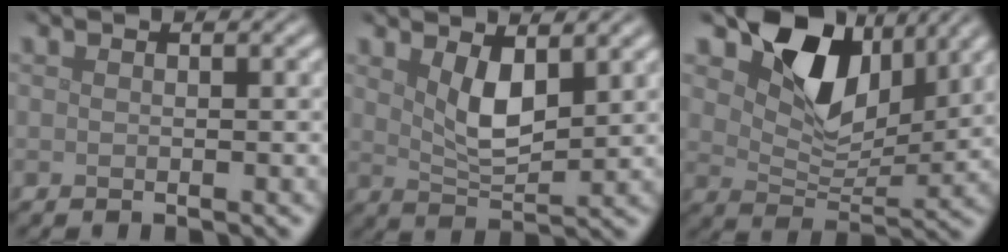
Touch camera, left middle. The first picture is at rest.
{"total": 3.8, "force": [1.6, 1.5, 3.0], "torque": [-0.066, -0.012, 0.034]}
{"total": 8.6, "force": [4.5, 5.2, 5.3], "torque": [-0.090, -0.013, 0.074]}